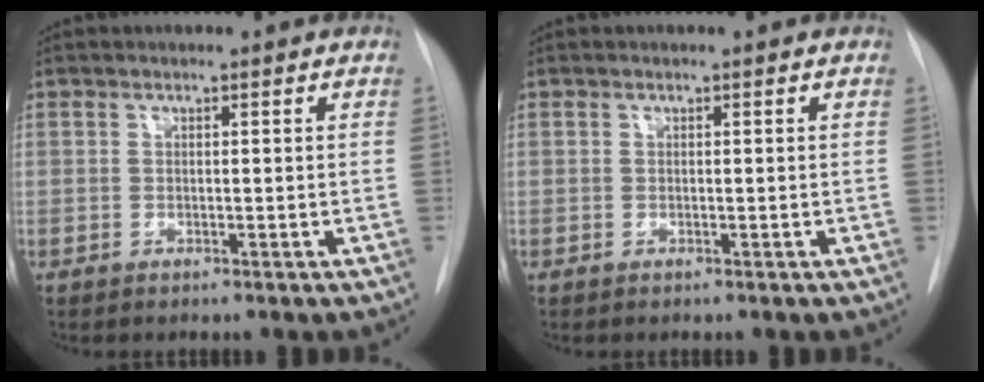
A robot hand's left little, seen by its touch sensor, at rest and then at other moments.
{"total": 0.0}